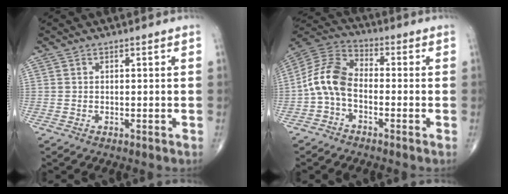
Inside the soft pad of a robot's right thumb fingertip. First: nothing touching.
{"total": 9.4, "force": [-2.2, 5.8, 7.1], "torque": [-0.136, 0.035, -0.059]}